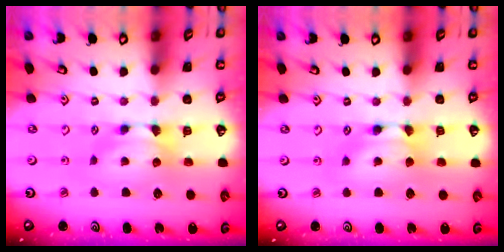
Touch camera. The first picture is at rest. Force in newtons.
{"total": 1.4, "press": 1.4, "slide": 0.1}